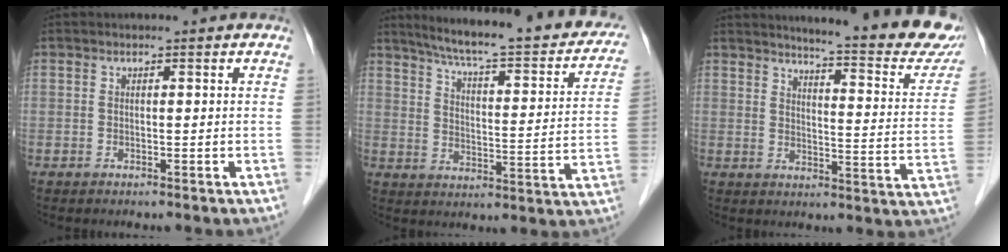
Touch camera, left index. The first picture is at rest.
{"total": 25.2, "force": [21.0, 3.9, 13.5], "torque": [-0.190, -0.026, 0.262]}
{"total": 19.9, "force": [17.7, 1.4, 8.9], "torque": [-0.109, -0.084, 0.199]}